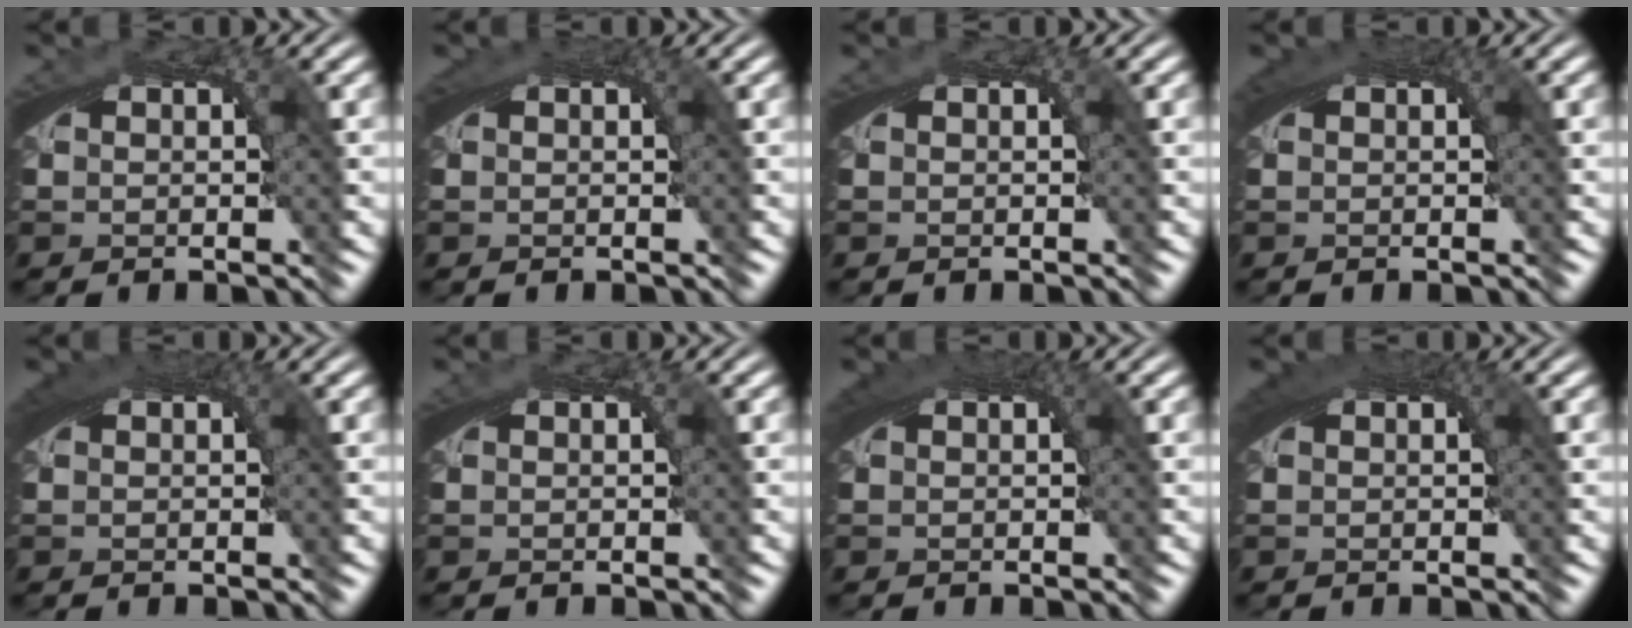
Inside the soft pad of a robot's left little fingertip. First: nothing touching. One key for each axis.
{"total": 1.2, "fx": 0.5, "fy": 0.1, "fz": 1.0, "tx": -0.016, "ty": 0.004, "tz": 0.009}
{"total": 0.0}
{"total": 1.5, "fx": 0.7, "fy": 0.1, "fz": 1.3, "tx": -0.018, "ty": 0.006, "tz": 0.011}
{"total": 1.9, "fx": 0.8, "fy": 0.3, "fz": 1.7, "tx": -0.023, "ty": 0.006, "tz": 0.012}
{"total": 0.0}
{"total": 1.9, "fx": 0.8, "fy": 0.3, "fz": 1.7, "tx": -0.022, "ty": 0.006, "tz": 0.012}
{"total": 2.2, "fx": 0.9, "fy": 0.4, "fz": 1.9, "tx": -0.025, "ty": 0.007, "tz": 0.014}